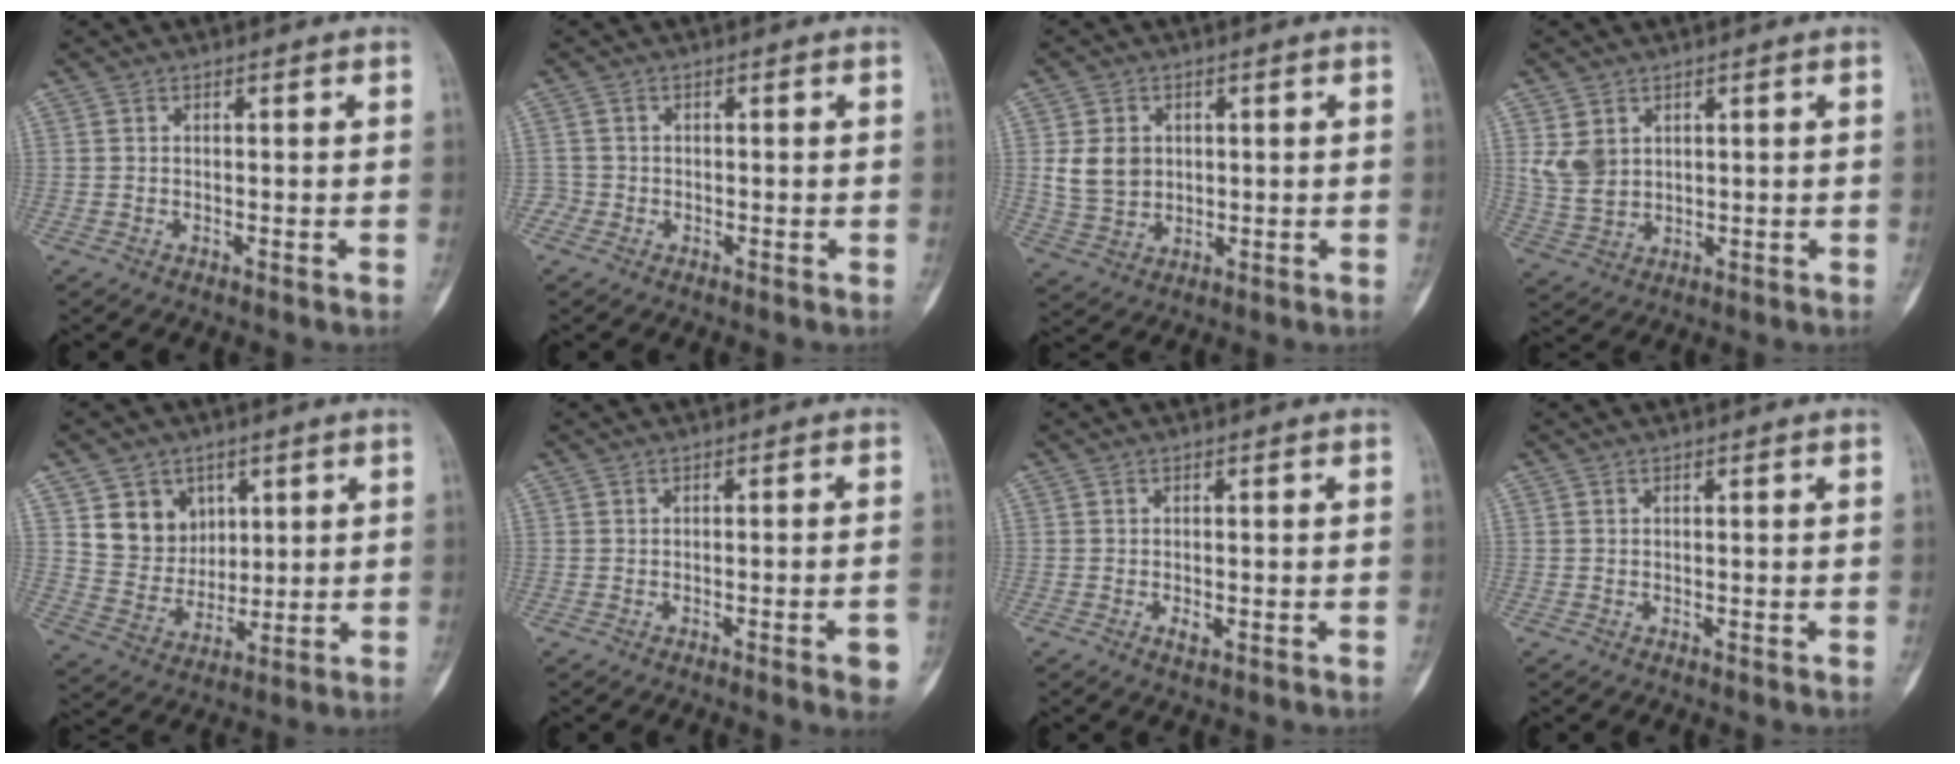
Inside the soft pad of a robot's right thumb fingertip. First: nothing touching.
{"total": 1.7, "force": [-0.7, 1.5, -0.2], "torque": [0.016, 0.008, -0.018]}
{"total": 7.3, "force": [1.3, 5.9, 4.0], "torque": [-0.056, -0.006, 0.034]}
{"total": 6.1, "force": [2.1, 4.6, 3.4], "torque": [-0.057, -0.009, 0.057]}
{"total": 10.1, "force": [4.4, 8.5, 3.1], "torque": [-0.017, -0.025, 0.090]}
{"total": 4.4, "force": [-2.0, 0.5, 3.9], "torque": [-0.046, 0.007, -0.026]}
{"total": 1.5, "force": [-0.5, 0.8, 1.2], "torque": [-0.017, -0.001, -0.005]}
{"total": 0.0}